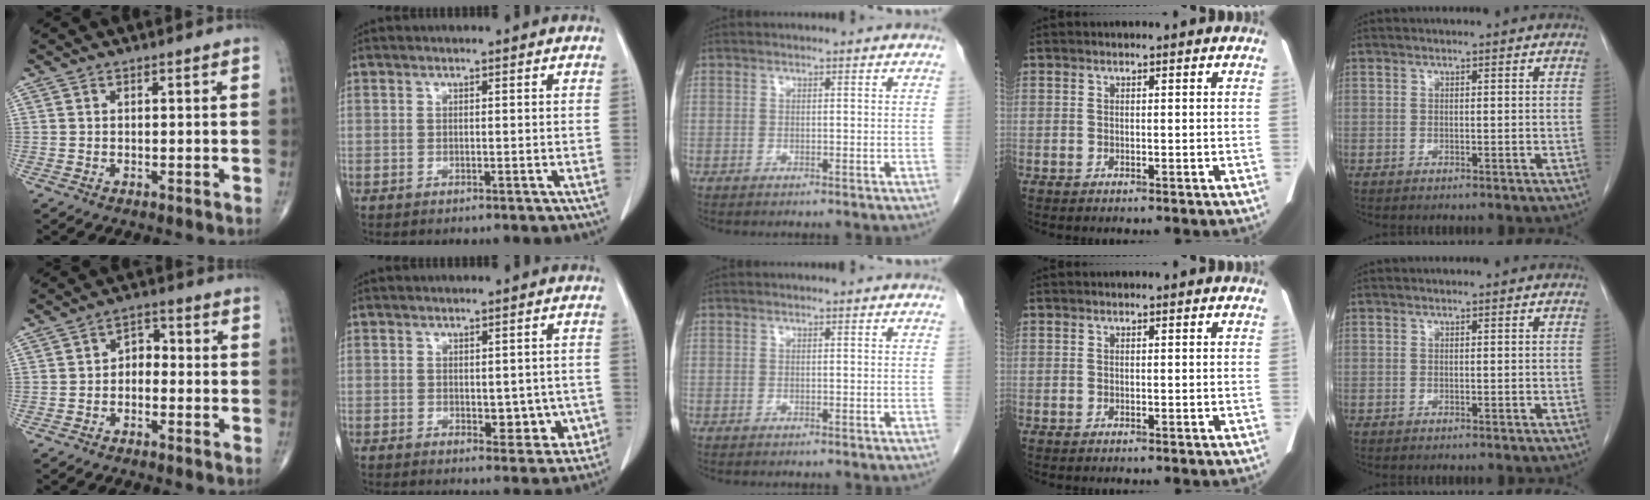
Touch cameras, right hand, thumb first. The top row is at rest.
{"thumb": {"total": 3.8, "force": [-1.0, 2.7, 2.4], "torque": [-0.020, 0.024, -0.029]}, "index": {"total": 5.0, "force": [-0.8, 3.1, 3.8], "torque": [-0.027, 0.001, -0.002]}}